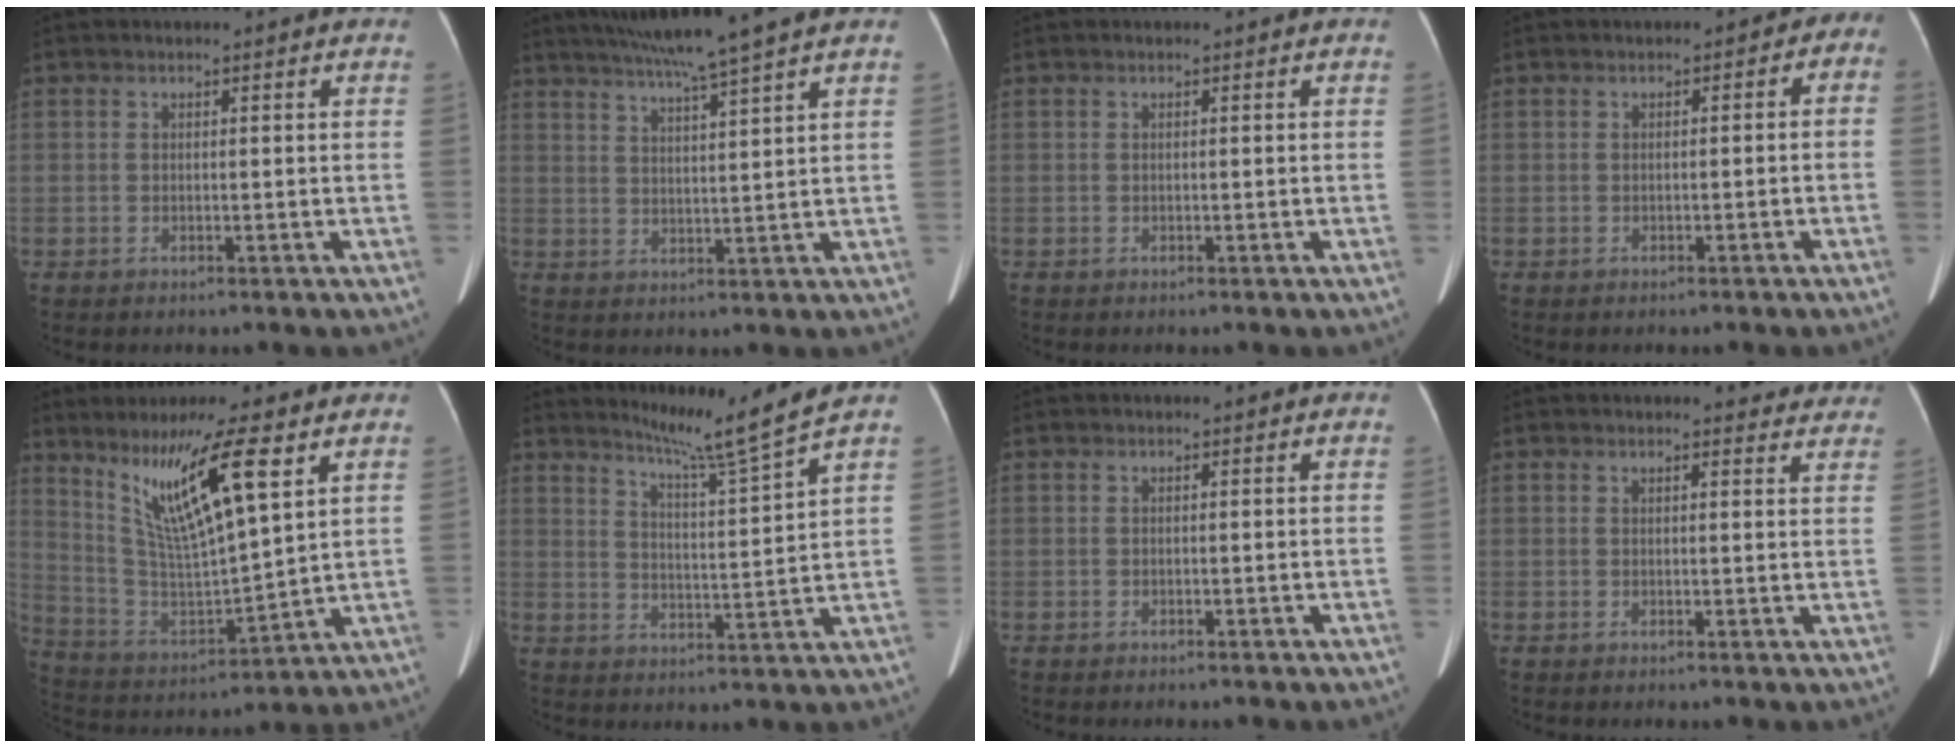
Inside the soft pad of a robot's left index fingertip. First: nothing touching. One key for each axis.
{"total": 9.7, "fx": 8.1, "fy": -2.0, "fz": 5.0, "tx": -0.083, "ty": 0.004, "tz": 0.122}
{"total": 0.0}
{"total": 3.1, "fx": -0.9, "fy": 2.5, "fz": 1.6, "tx": -0.004, "ty": 0.025, "tz": -0.011}
{"total": 14.6, "fx": 7.8, "fy": 1.2, "fz": 12.4, "tx": -0.239, "ty": -0.007, "tz": 0.150}
{"total": 8.4, "fx": 7.3, "fy": -3.0, "fz": 2.8, "tx": -0.057, "ty": -0.044, "tz": 0.120}
{"total": 0.0}
{"total": 7.1, "fx": 6.7, "fy": 1.7, "fz": 1.2, "tx": 0.011, "ty": -0.008, "tz": 0.048}